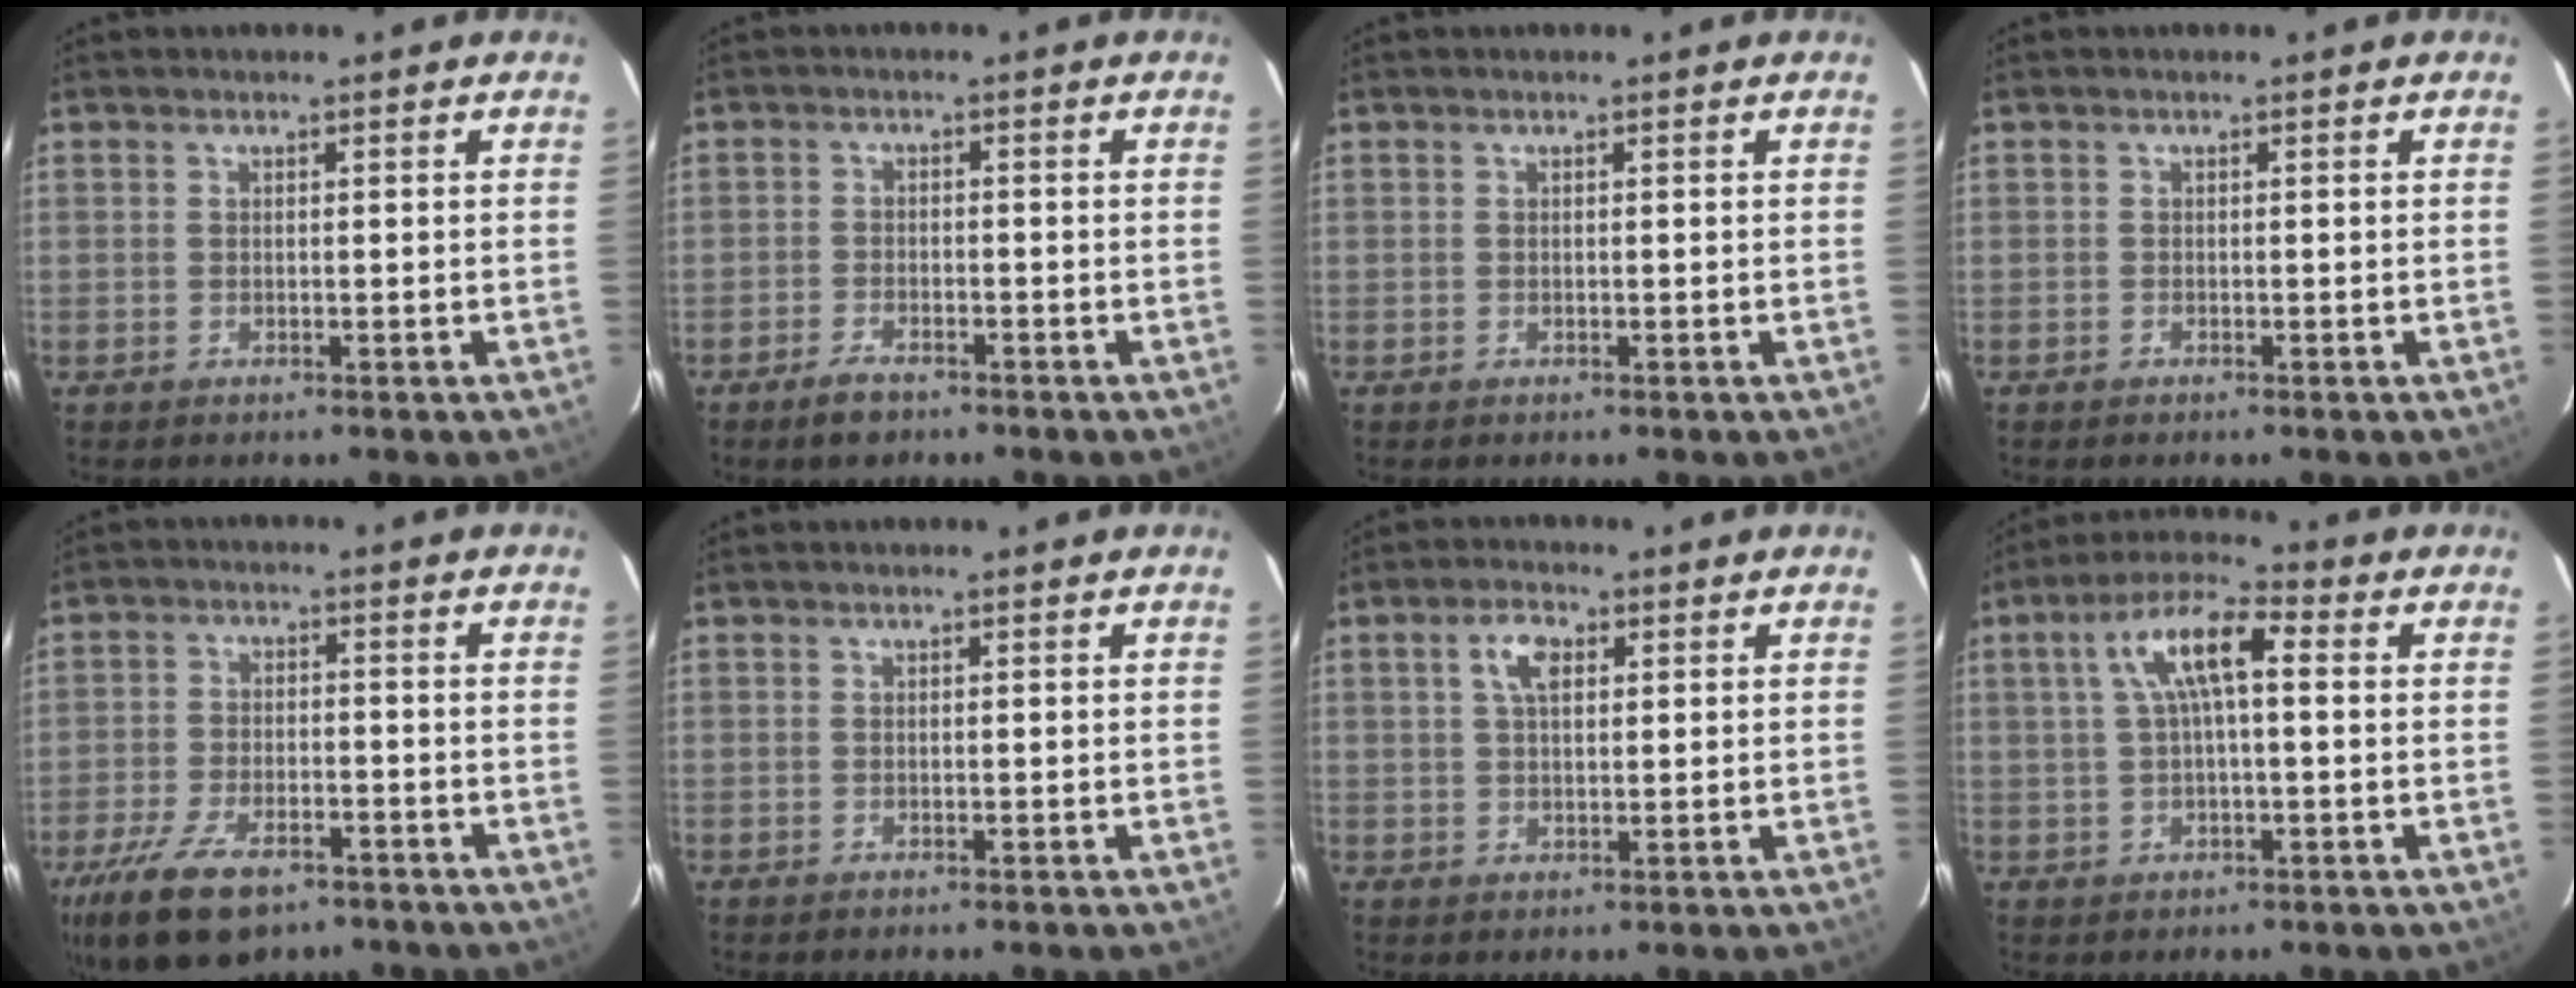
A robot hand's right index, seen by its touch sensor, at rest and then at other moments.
{"total": 3.8, "force": [-2.9, 1.5, 1.9], "torque": [-0.051, -0.001, -0.053]}
{"total": 0.0}
{"total": 0.0}
{"total": 14.9, "force": [-9.8, 6.9, 8.9], "torque": [-0.206, -0.027, -0.170]}
{"total": 0.0}
{"total": 4.4, "force": [1.6, 2.3, 3.4], "torque": [-0.062, 0.011, 0.029]}
{"total": 9.4, "force": [1.9, 2.9, 8.7], "torque": [-0.163, 0.025, 0.032]}